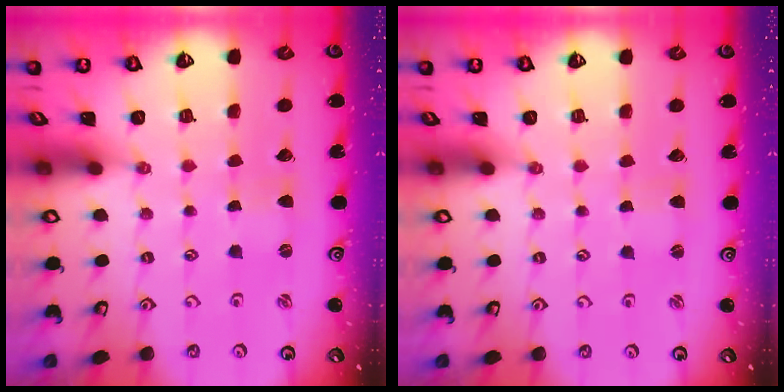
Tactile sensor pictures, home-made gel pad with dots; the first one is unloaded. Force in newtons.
{"total": 1.7, "press": 1.6, "slide": 0.3}